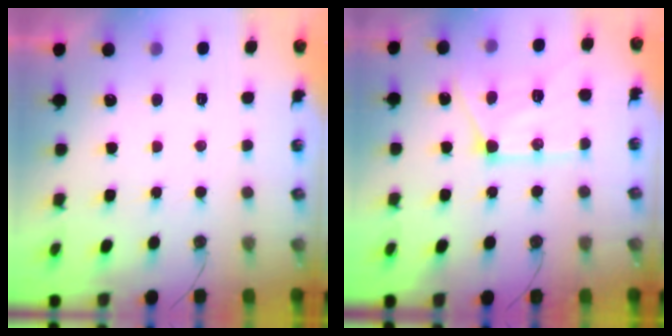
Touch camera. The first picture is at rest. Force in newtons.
{"total": 15.8, "press": 15.8, "slide": 1.2}